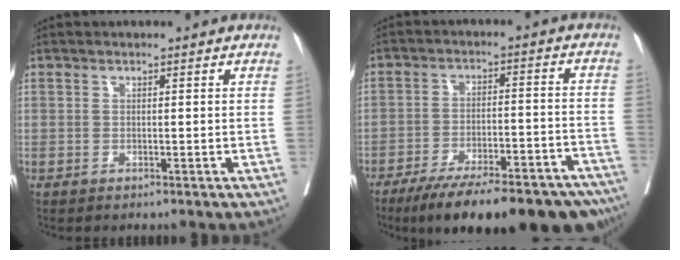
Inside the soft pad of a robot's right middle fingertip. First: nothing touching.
{"total": 24.4, "force": [-19.2, 6.0, 13.7], "torque": [-0.156, -0.003, -0.263]}